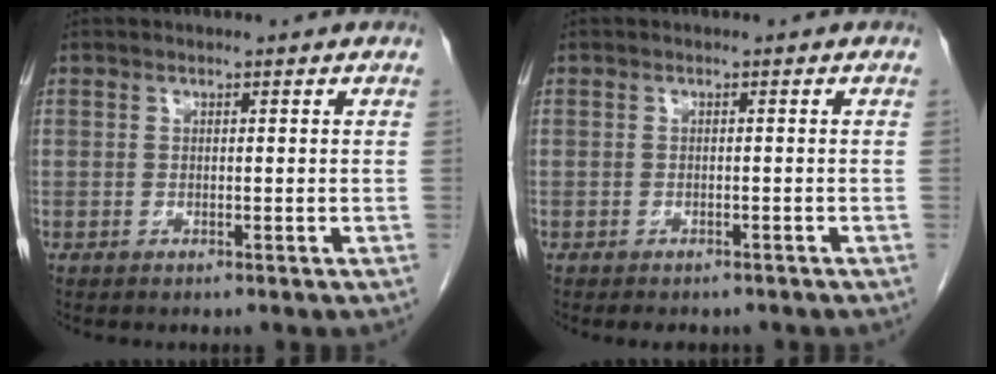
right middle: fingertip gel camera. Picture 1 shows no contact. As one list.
[{"total": 4.2, "force": [-3.6, 1.6, 1.6], "torque": [-0.018, -0.005, -0.039]}]